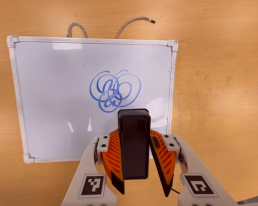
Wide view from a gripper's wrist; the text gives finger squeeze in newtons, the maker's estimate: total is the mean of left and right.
{"total": 4.9, "left": 4.9, "right": 4.9}